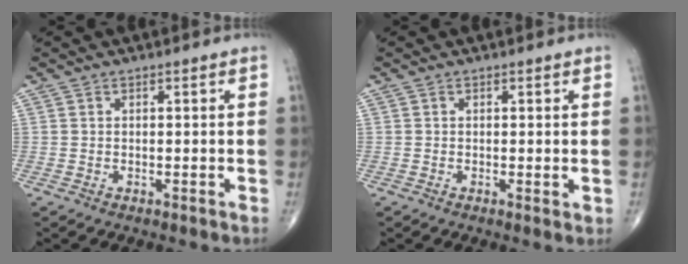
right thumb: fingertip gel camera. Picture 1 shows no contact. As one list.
[{"total": 1.0, "force": [0.0, 0.3, 0.9], "torque": [-0.019, -0.005, -0.002]}]